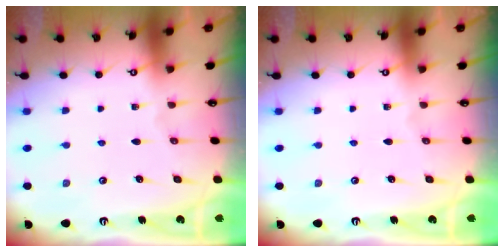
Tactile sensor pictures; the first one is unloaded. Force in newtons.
{"total": 0.0}